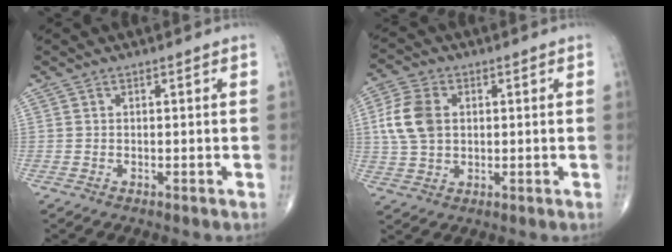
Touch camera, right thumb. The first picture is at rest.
{"total": 9.1, "force": [1.4, 6.3, 6.4], "torque": [-0.130, 0.005, 0.030]}